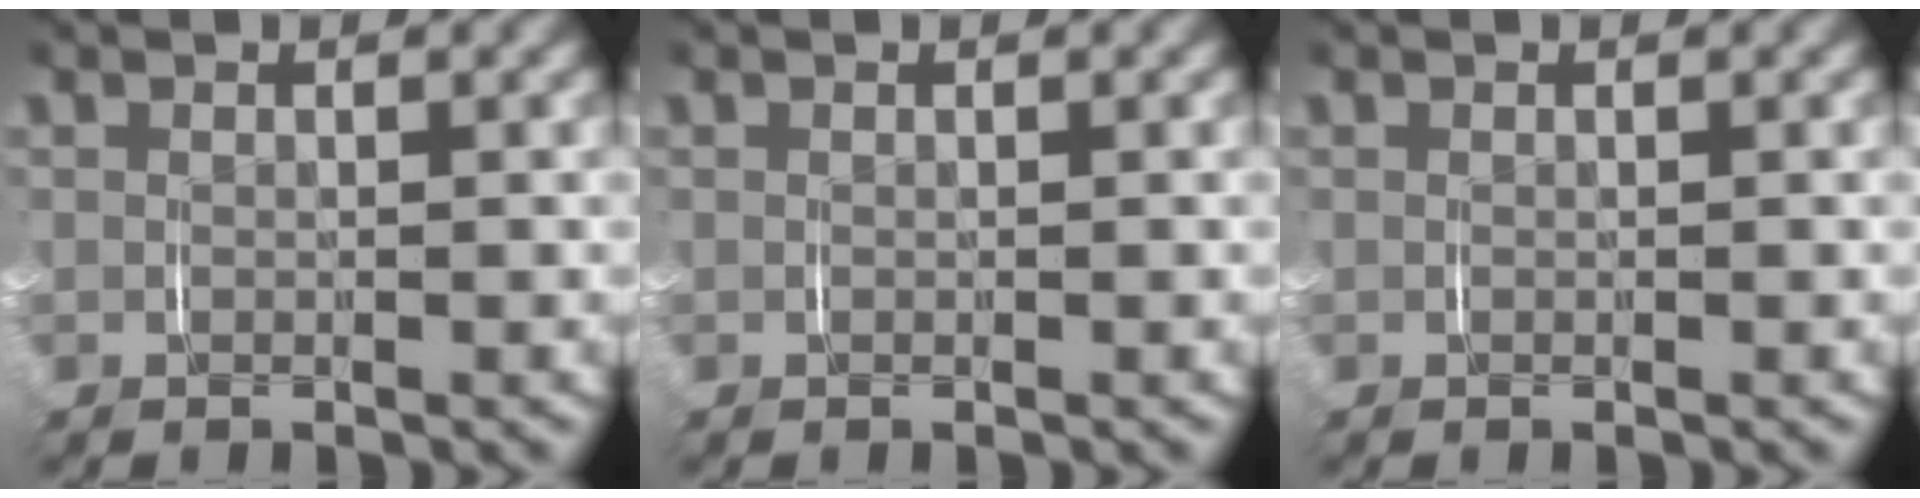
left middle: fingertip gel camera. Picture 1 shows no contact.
{"total": 0.0}
{"total": 0.0}